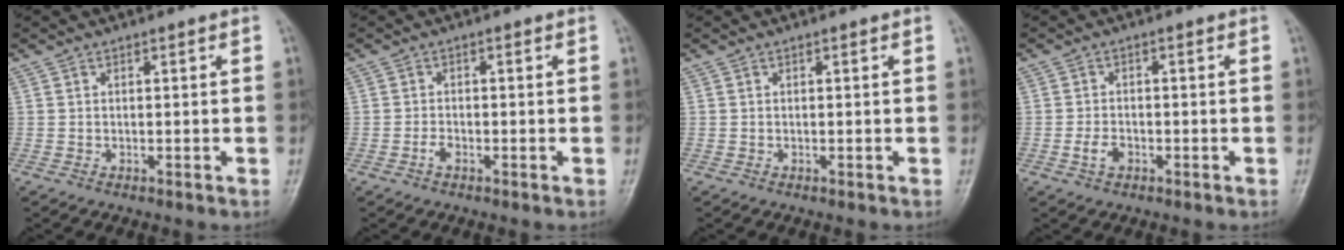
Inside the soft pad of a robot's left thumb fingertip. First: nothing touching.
{"total": 1.5, "force": [-0.9, 0.8, 0.9], "torque": [-0.019, 0.004, -0.021]}
{"total": 0.0}
{"total": 2.8, "force": [-1.2, 1.8, 1.7], "torque": [-0.031, 0.008, -0.024]}